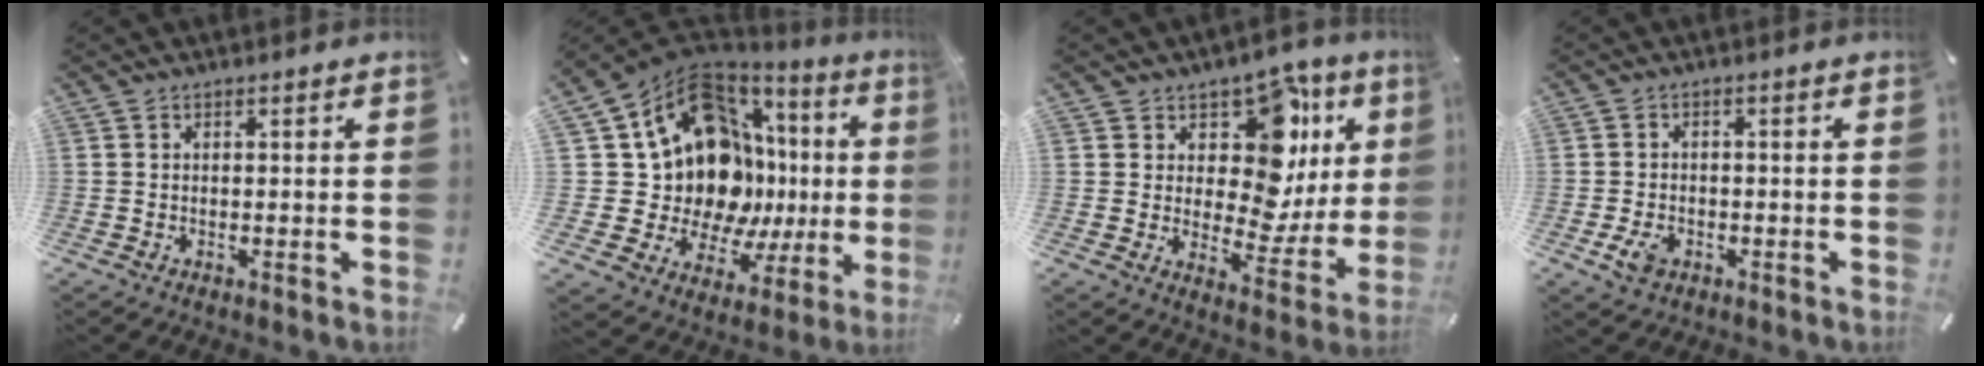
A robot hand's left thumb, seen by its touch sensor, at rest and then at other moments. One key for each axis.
{"total": 19.6, "fx": 5.3, "fy": 13.6, "fz": 13.0, "tx": -0.217, "ty": -0.081, "tz": 0.117}
{"total": 14.1, "fx": 6.1, "fy": 9.1, "fz": 8.8, "tx": -0.112, "ty": -0.065, "tz": 0.104}
{"total": 4.2, "fx": -1.6, "fy": 3.0, "fz": 2.5, "tx": -0.061, "ty": 0.002, "tz": -0.033}